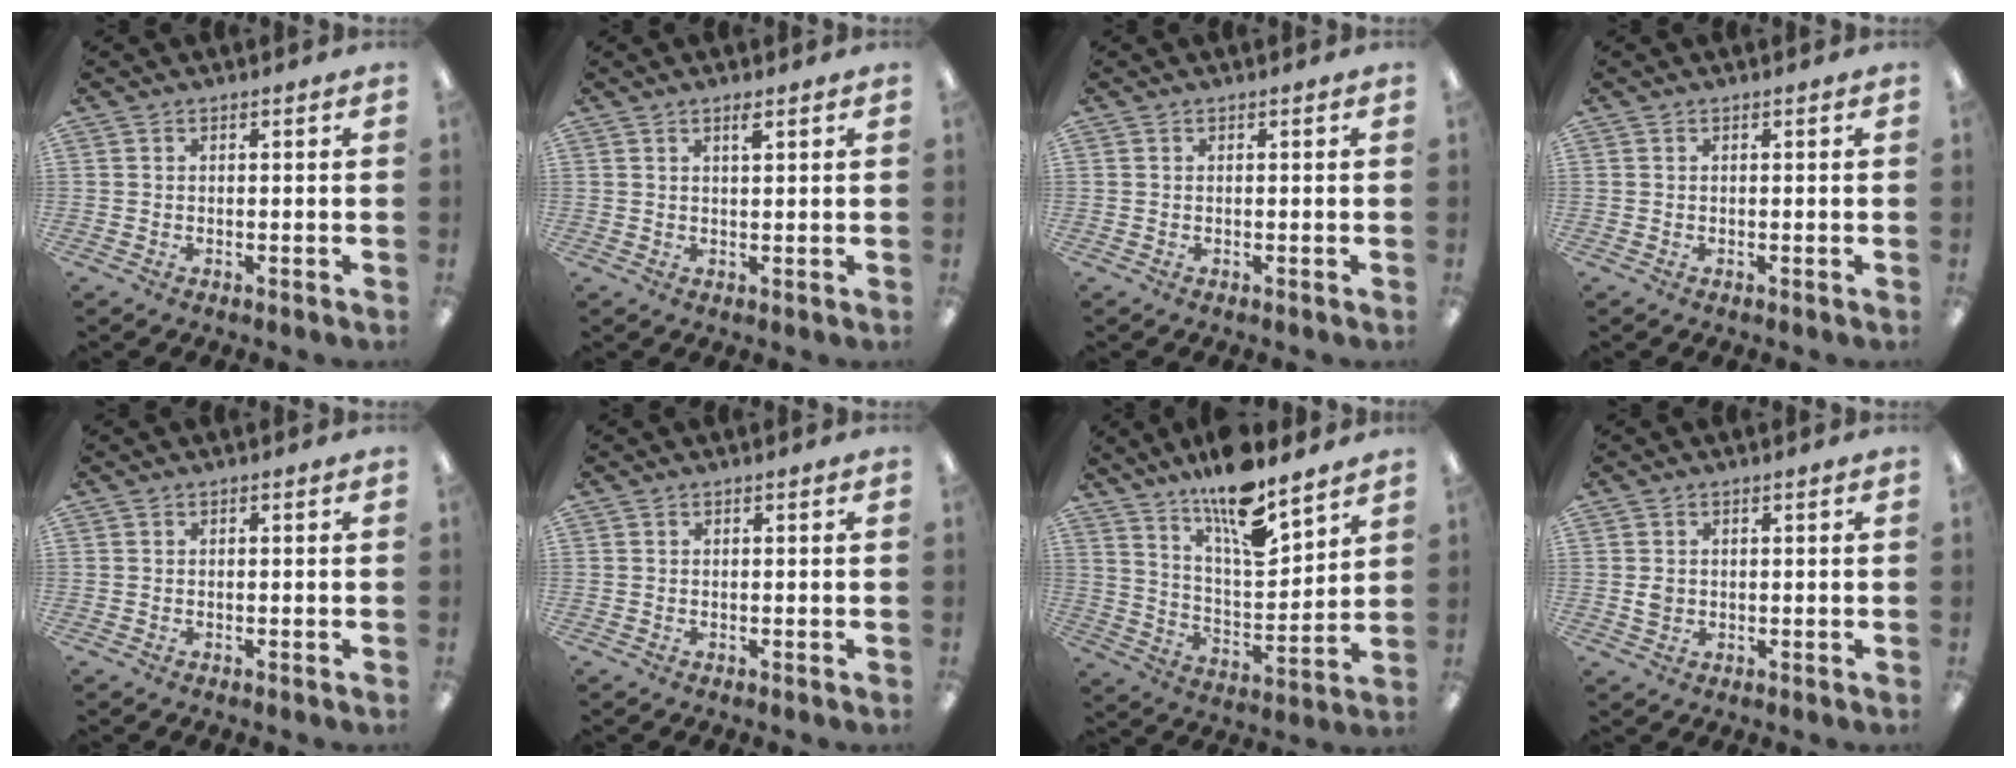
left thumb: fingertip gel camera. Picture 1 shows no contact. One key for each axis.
{"total": 2.1, "fx": 1.5, "fy": 0.3, "fz": 1.5, "tx": -0.026, "ty": -0.002, "tz": 0.024}
{"total": 0.0}
{"total": 0.0}
{"total": 0.0}
{"total": 0.0}
{"total": 15.0, "fx": 11.7, "fy": 4.0, "fz": 8.4, "tx": -0.147, "ty": -0.077, "tz": 0.199}
{"total": 1.9, "fx": 0.2, "fy": 1.6, "fz": 0.9, "tx": -0.011, "ty": 0.000, "tz": 0.002}